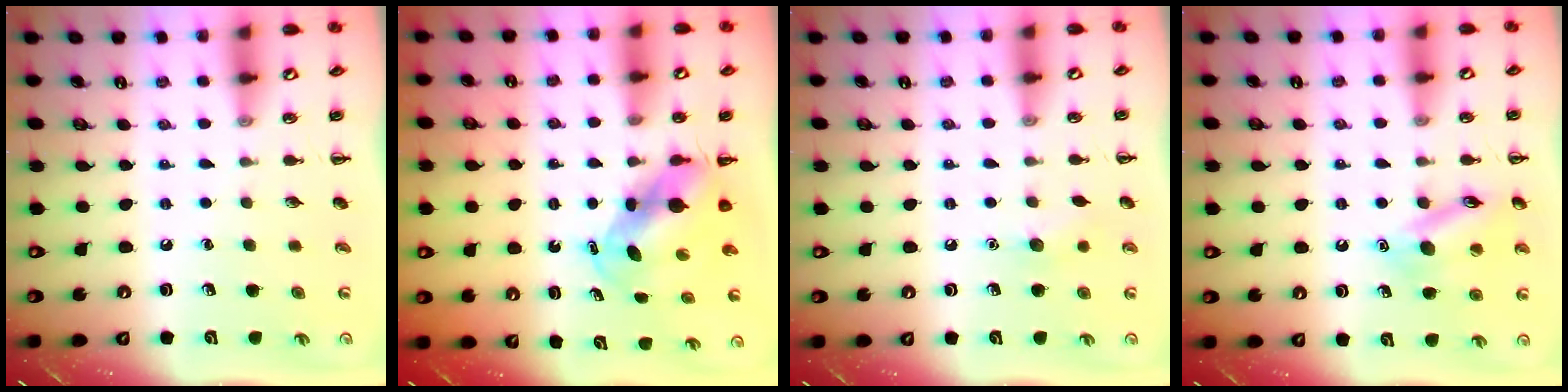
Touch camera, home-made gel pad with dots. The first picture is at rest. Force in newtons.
{"total": 5.4, "press": 5.3, "slide": 0.7}
{"total": 6.5, "press": 6.3, "slide": 1.7}
{"total": 13.7, "press": 13.7, "slide": 1.0}